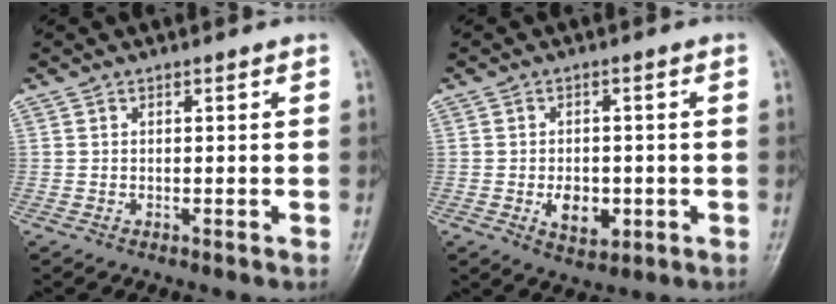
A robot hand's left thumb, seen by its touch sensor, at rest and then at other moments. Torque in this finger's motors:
{"motor_torque": [-0.03, 0.21, 0.18, -0.04, 0.02]}